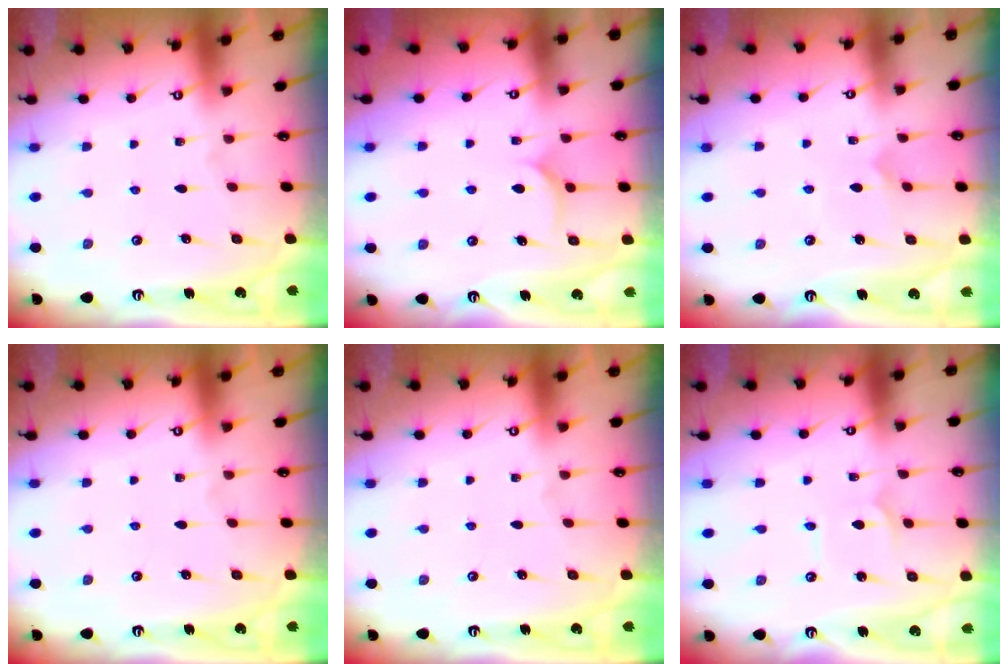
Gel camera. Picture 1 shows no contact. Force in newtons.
{"total": 7.3, "press": 7.3, "slide": 0.3}
{"total": 5.5, "press": 5.5, "slide": 0.5}
{"total": 0.0}
{"total": 0.0}
{"total": 1.1, "press": 1.1, "slide": 0.1}